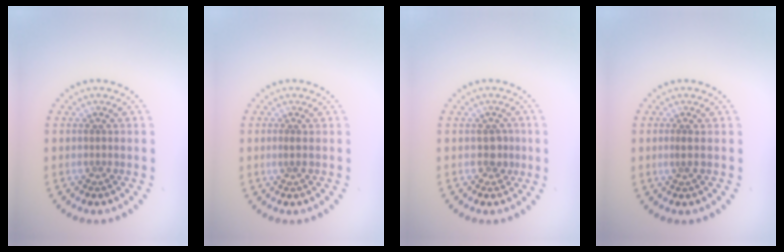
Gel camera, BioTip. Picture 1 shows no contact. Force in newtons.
{"total": 0.5, "press": 0.2, "slide": 0.5}
{"total": 1.3, "press": 1.1, "slide": 0.6}
{"total": 0.6, "press": 0.4, "slide": 0.4}